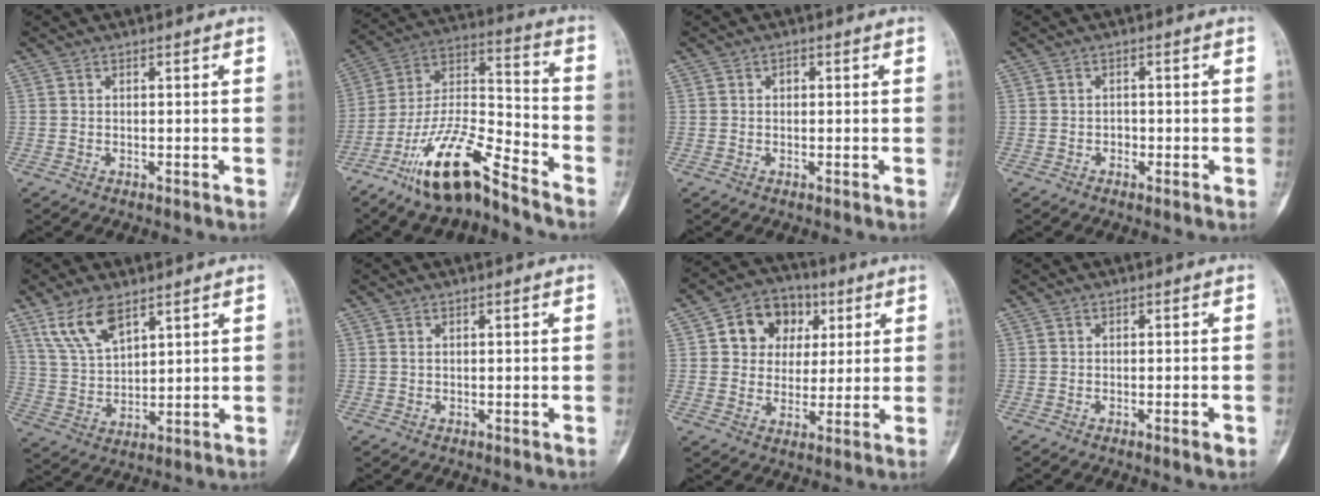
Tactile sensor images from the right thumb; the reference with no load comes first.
{"total": 17.6, "force": [-12.4, 4.8, 11.5], "torque": [-0.210, 0.080, -0.230]}
{"total": 0.9, "force": [0.1, 0.7, 0.5], "torque": [-0.003, 0.003, -0.001]}
{"total": 1.2, "force": [-0.5, 0.9, 0.7], "torque": [-0.004, 0.004, -0.010]}
{"total": 9.6, "force": [6.3, 4.1, 6.0], "torque": [-0.111, -0.026, 0.134]}
{"total": 0.0}
{"total": 11.4, "force": [3.6, 9.4, 5.3], "torque": [-0.039, -0.002, 0.055]}
{"total": 1.6, "force": [-0.8, 0.2, 1.4], "torque": [-0.024, -0.002, -0.011]}